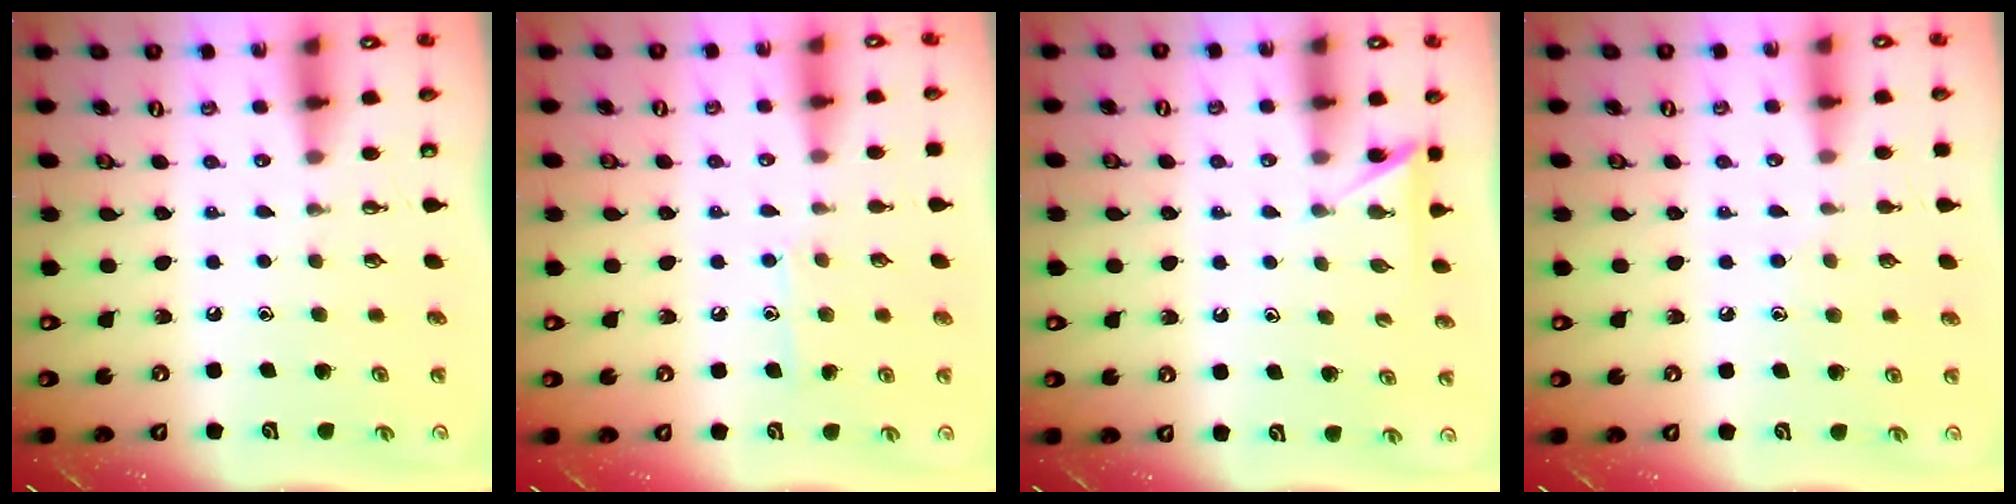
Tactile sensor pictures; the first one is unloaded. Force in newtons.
{"total": 7.5, "press": 7.5, "slide": 0.4}
{"total": 3.7, "press": 3.7, "slide": 0.3}
{"total": 6.2, "press": 6.1, "slide": 0.7}